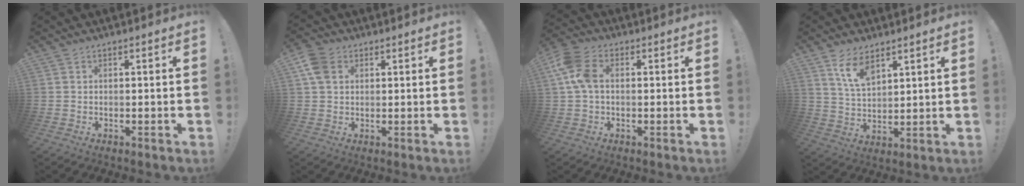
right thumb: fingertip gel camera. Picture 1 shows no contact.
{"total": 7.1, "force": [2.6, 5.2, 4.0], "torque": [-0.071, 0.002, 0.052]}
{"total": 8.8, "force": [1.3, 5.8, 6.5], "torque": [-0.130, 0.012, 0.028]}
{"total": 8.3, "force": [5.7, 3.8, 4.6], "torque": [-0.091, -0.025, 0.109]}